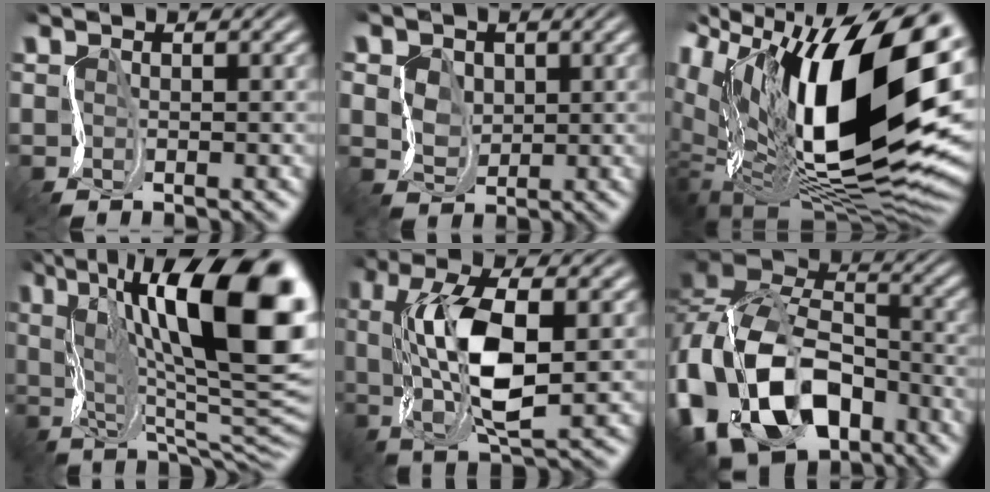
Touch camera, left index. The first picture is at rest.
{"total": 1.9, "force": [0.2, 1.8, 0.4], "torque": [-0.025, -0.003, 0.000]}
{"total": 17.8, "force": [5.6, 8.4, 14.7], "torque": [-0.262, 0.019, 0.086]}
{"total": 18.2, "force": [5.2, 6.8, 16.1], "torque": [-0.254, 0.033, 0.092]}
{"total": 8.5, "force": [0.1, 3.1, 7.9], "torque": [-0.153, 0.002, 0.000]}
{"total": 14.1, "force": [-7.0, 9.3, 8.0], "torque": [-0.176, -0.007, -0.145]}